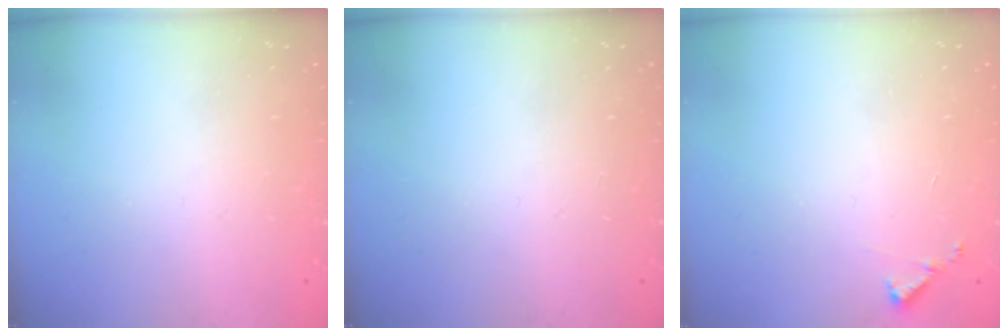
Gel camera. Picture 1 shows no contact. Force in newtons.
{"total": 0.0}
{"total": 3.6, "press": 3.6, "slide": 0.3}